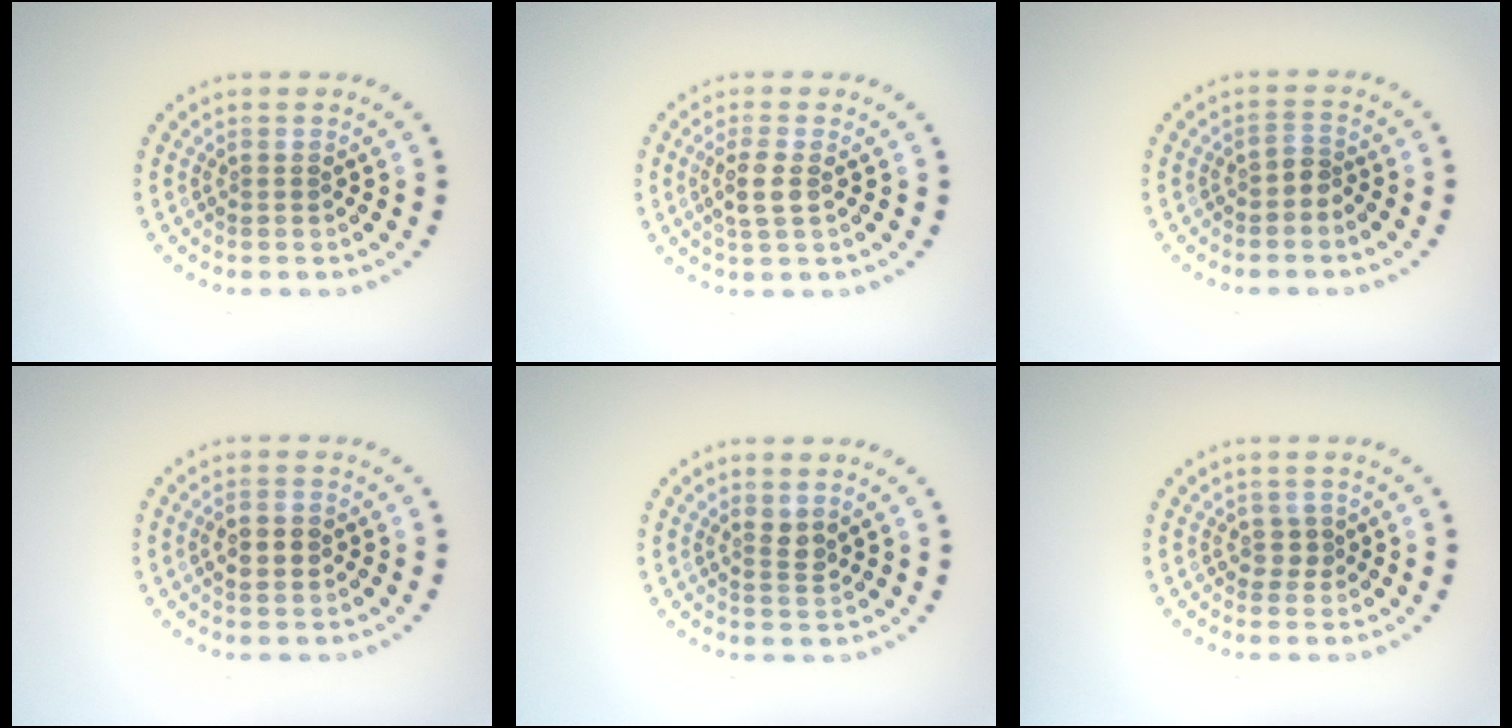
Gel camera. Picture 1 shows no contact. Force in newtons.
{"total": 2.2, "press": 2.0, "slide": 0.8}
{"total": 1.3, "press": 1.0, "slide": 0.8}
{"total": 2.1, "press": 2.1, "slide": 0.2}
{"total": 1.3, "press": 1.0, "slide": 0.8}
{"total": 1.1, "press": 0.8, "slide": 0.7}